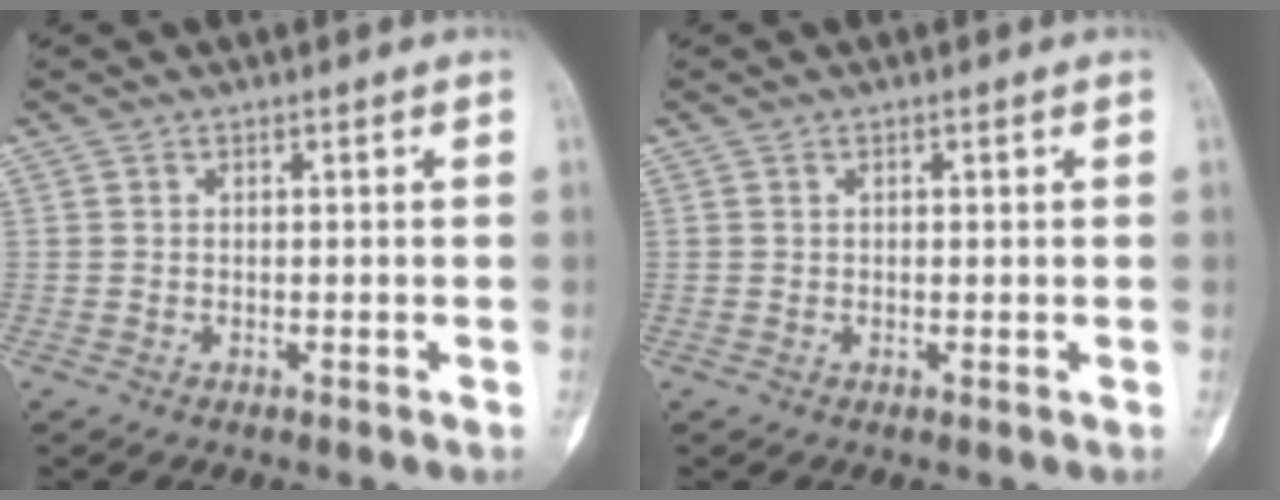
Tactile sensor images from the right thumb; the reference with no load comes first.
{"total": 0.0}